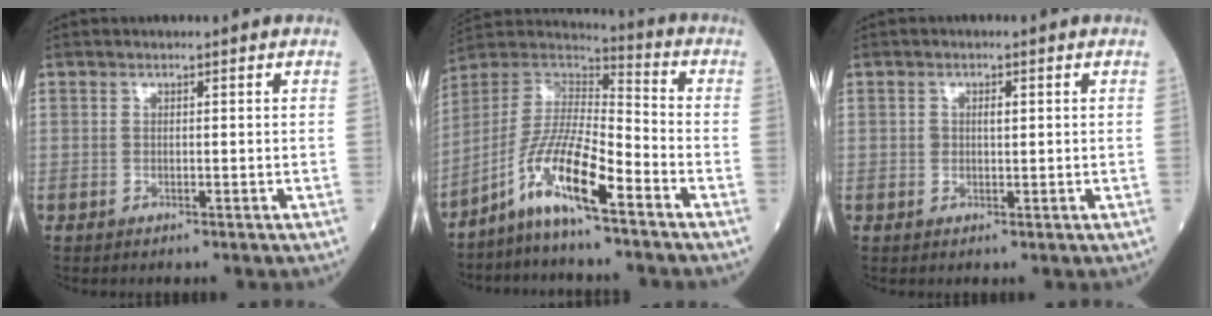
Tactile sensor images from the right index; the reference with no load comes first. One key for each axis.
{"total": 11.2, "fx": -7.0, "fy": 0.9, "fz": 8.8, "tx": -0.176, "ty": 0.002, "tz": -0.140}
{"total": 1.8, "fx": 0.4, "fy": 0.9, "fz": 1.4, "tx": -0.026, "ty": 0.002, "tz": 0.008}